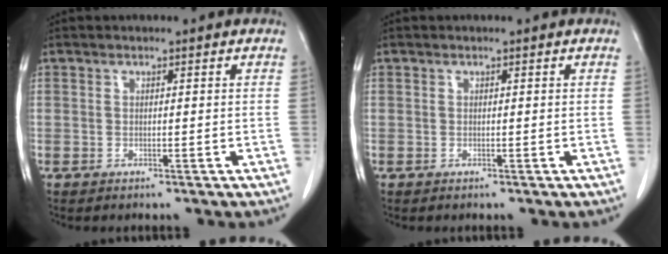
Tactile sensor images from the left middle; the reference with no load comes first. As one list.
[{"total": 0.0}]